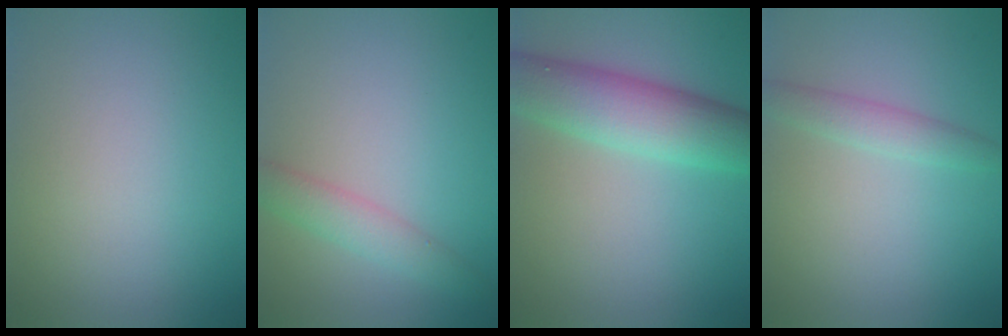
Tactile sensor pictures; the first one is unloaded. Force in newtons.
{"total": 2.4, "press": 2.4, "slide": 0.1}
{"total": 6.9, "press": 6.9, "slide": 0.1}
{"total": 2.0, "press": 2.0, "slide": 0.0}